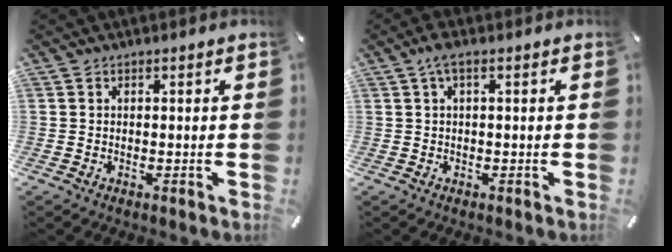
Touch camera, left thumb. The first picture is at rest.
{"total": 2.4, "force": [0.5, 0.6, 2.3], "torque": [-0.045, 0.003, 0.008]}